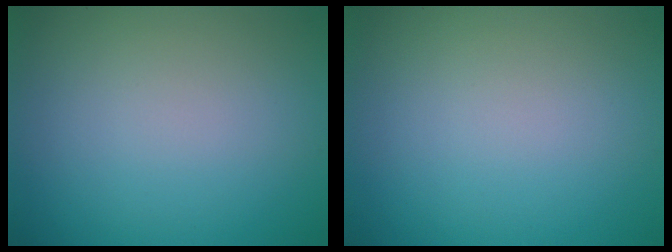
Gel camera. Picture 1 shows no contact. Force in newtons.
{"total": 0.0}